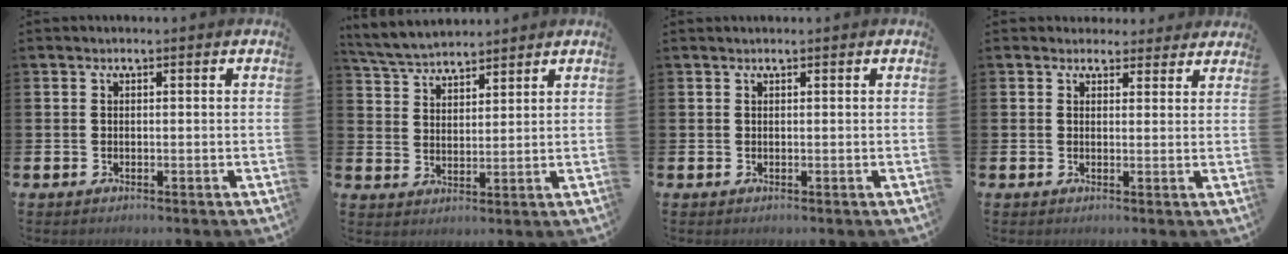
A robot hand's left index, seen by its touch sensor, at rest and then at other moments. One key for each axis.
{"total": 4.7, "fx": 4.6, "fy": 0.8, "fz": 0.5, "tx": -0.036, "ty": -0.019, "tz": 0.085}
{"total": 0.0}
{"total": 2.8, "fx": 2.5, "fy": 1.2, "fz": -0.2, "tx": 0.010, "ty": -0.012, "tz": 0.043}